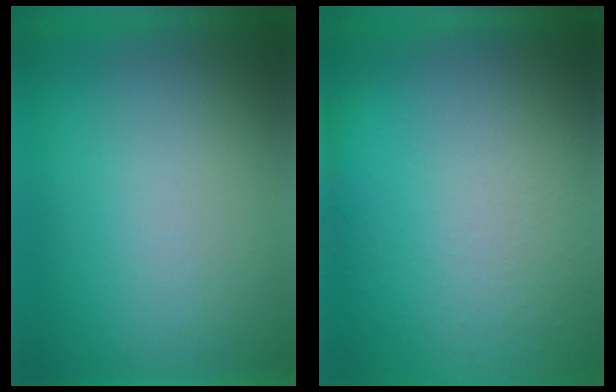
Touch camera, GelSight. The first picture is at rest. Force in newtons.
{"total": 5.7}